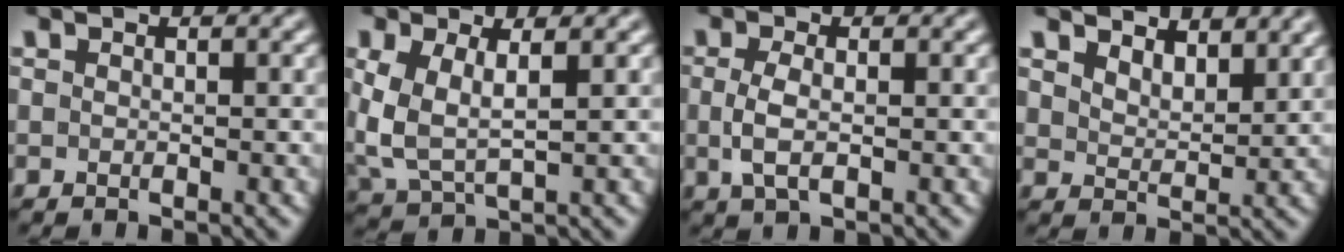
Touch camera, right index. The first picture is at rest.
{"total": 5.2, "force": [0.3, 3.7, 3.6], "torque": [-0.098, -0.025, 0.023]}
{"total": 2.0, "force": [-0.3, 0.3, 1.9], "torque": [-0.045, -0.012, 0.005]}
{"total": 3.4, "force": [3.2, 0.5, 0.9], "torque": [-0.011, -0.012, 0.059]}